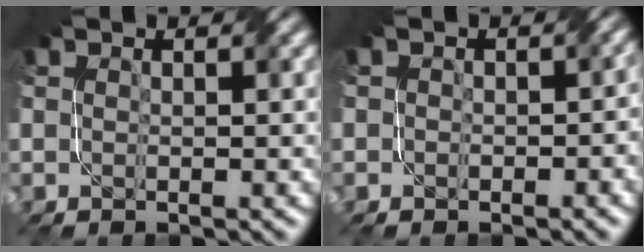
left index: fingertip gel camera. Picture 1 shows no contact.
{"total": 2.6, "force": [0.0, 2.0, 1.7], "torque": [-0.009, -0.003, -0.004]}